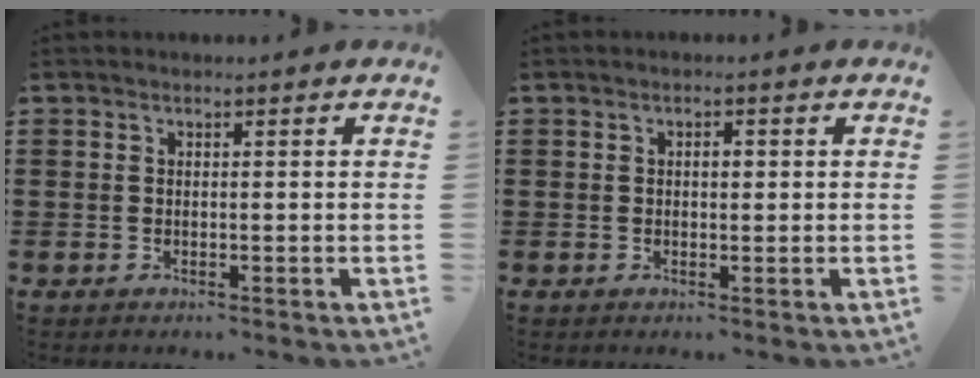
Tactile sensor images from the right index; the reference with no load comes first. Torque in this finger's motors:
{"motor_torque": [0.33, -0.22, 0.05, 0.02]}